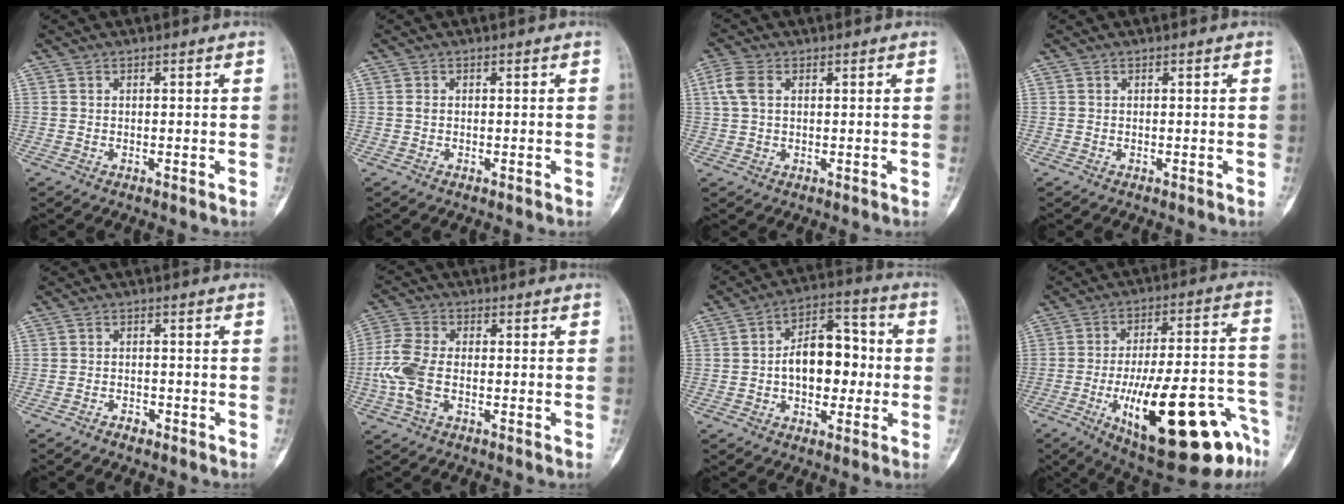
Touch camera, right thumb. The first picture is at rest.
{"total": 0.6, "force": [-0.2, 0.4, 0.4], "torque": [-0.006, 0.001, -0.008]}
{"total": 4.9, "force": [1.4, 3.0, 3.7], "torque": [-0.095, 0.012, 0.027]}
{"total": 0.0}
{"total": 1.6, "force": [-1.4, 0.8, 0.5], "torque": [-0.009, 0.008, -0.024]}
{"total": 8.3, "force": [-1.7, 4.7, 6.7], "torque": [-0.167, 0.014, -0.038]}
{"total": 12.8, "force": [-0.6, 8.0, 9.9], "torque": [-0.117, 0.036, -0.014]}
{"total": 27.5, "force": [-12.0, 8.6, 23.2], "torque": [-0.300, 0.055, -0.165]}